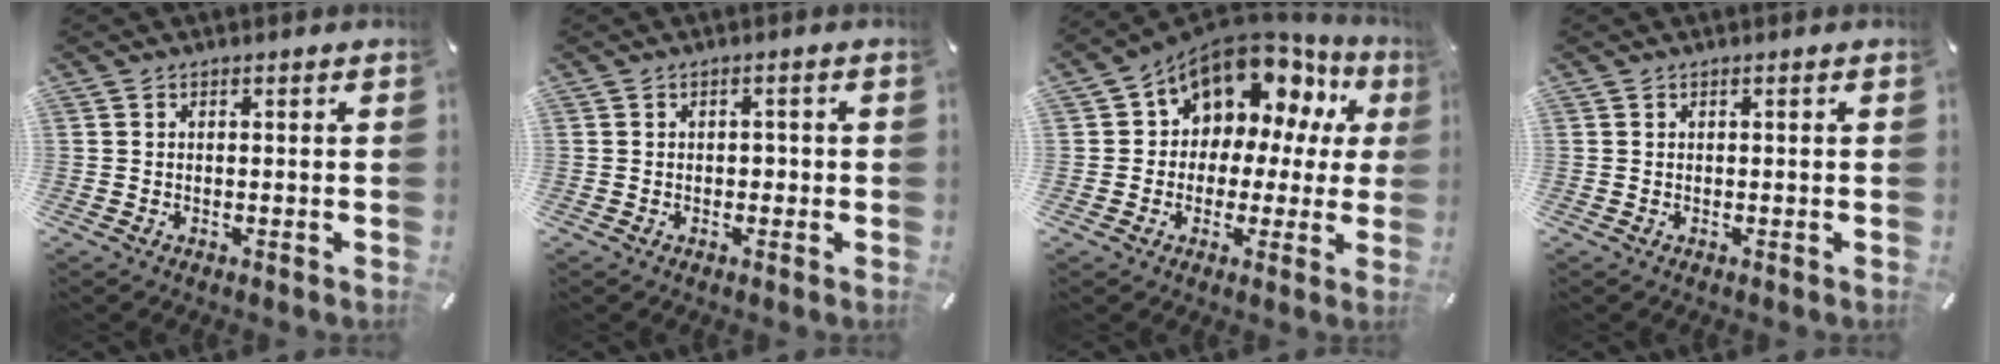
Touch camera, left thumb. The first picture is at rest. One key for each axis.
{"total": 1.3, "fx": -0.4, "fy": 1.1, "fz": 0.6, "tx": -0.014, "ty": 0.004, "tz": -0.011}
{"total": 12.5, "fx": 8.0, "fy": 8.1, "fz": 5.1, "tx": -0.092, "ty": -0.065, "tz": 0.145}
{"total": 0.0}